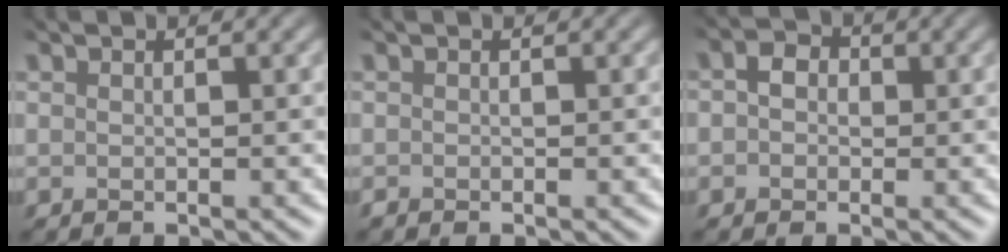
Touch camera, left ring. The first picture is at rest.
{"total": 0.8, "force": [-0.8, -0.2, -0.1], "torque": [0.000, 0.005, 0.000]}
{"total": 1.5, "force": [-1.1, 1.1, -0.3], "torque": [-0.006, 0.000, -0.016]}